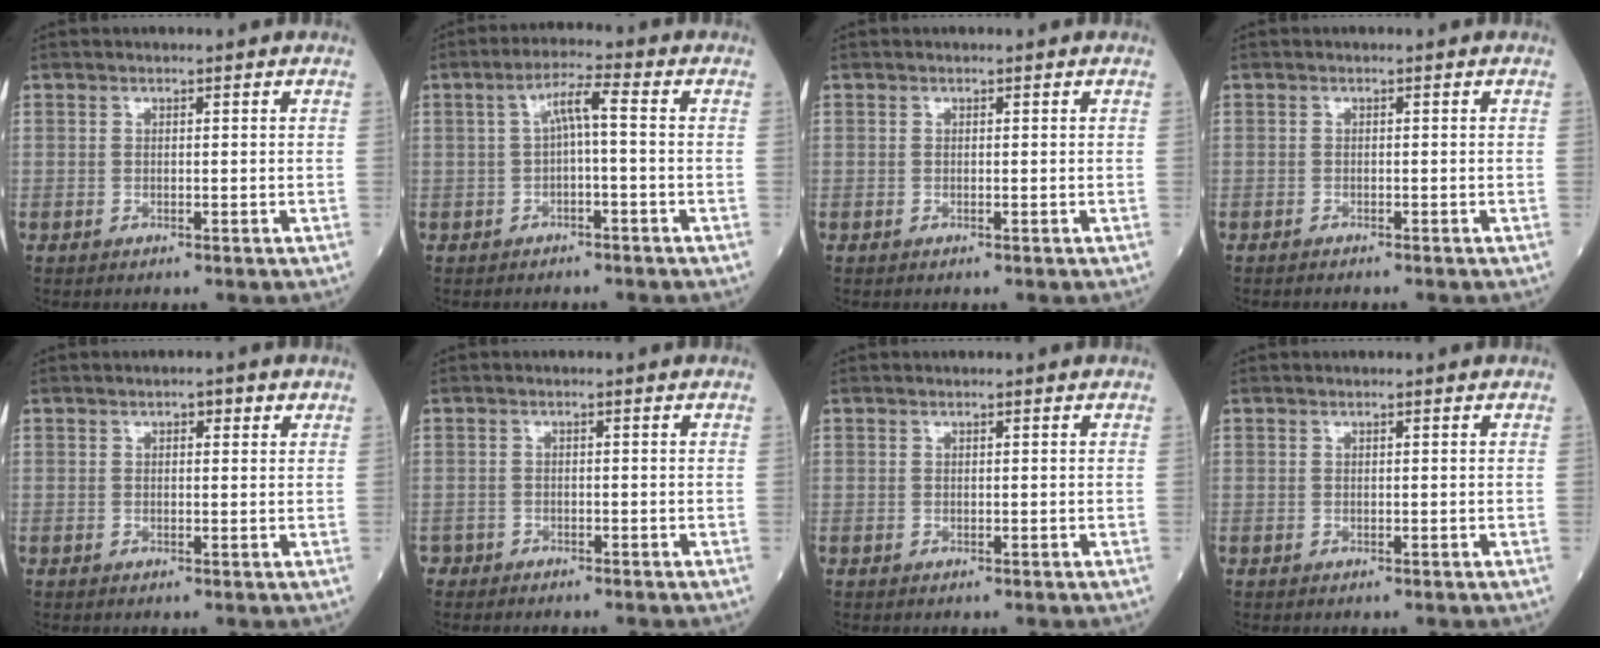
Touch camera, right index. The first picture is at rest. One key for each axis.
{"total": 4.3, "fx": 0.0, "fy": 0.5, "fz": 4.2, "tx": -0.075, "ty": 0.021, "tz": 0.001}
{"total": 0.0}
{"total": 0.9, "fx": -0.9, "fy": 0.0, "fz": 0.2, "tx": -0.006, "ty": -0.001, "tz": -0.014}
{"total": 1.9, "fx": 1.1, "fy": 0.8, "fz": 1.4, "tx": -0.018, "ty": 0.006, "tz": 0.013}
{"total": 2.6, "fx": -2.2, "fy": 0.9, "fz": -1.1, "tx": 0.018, "ty": 0.003, "tz": -0.044}
{"total": 0.0}
{"total": 0.0}